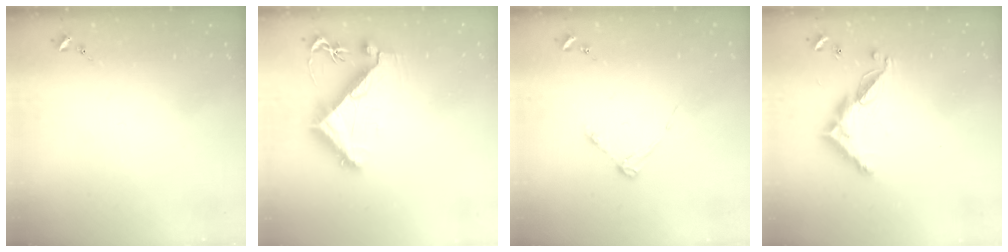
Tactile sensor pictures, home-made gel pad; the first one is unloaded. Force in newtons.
{"total": 8.5, "press": 8.4, "slide": 1.4}
{"total": 3.7, "press": 3.7, "slide": 0.4}
{"total": 11.6, "press": 11.6, "slide": 0.3}